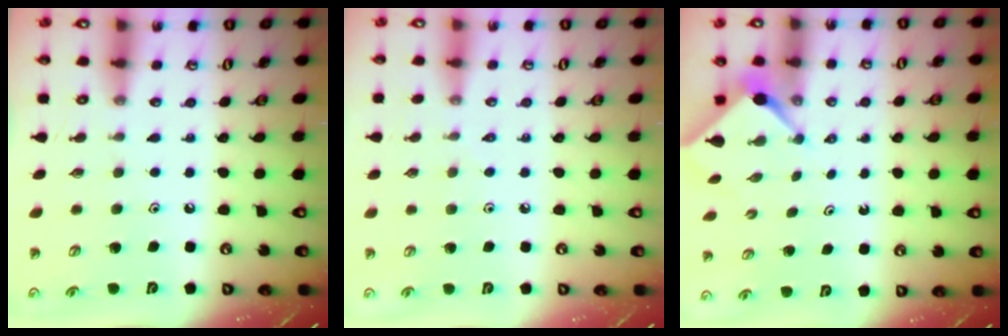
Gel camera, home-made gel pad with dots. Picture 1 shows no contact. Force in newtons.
{"total": 2.5, "press": 2.5, "slide": 0.4}
{"total": 2.4, "press": 2.3, "slide": 0.3}